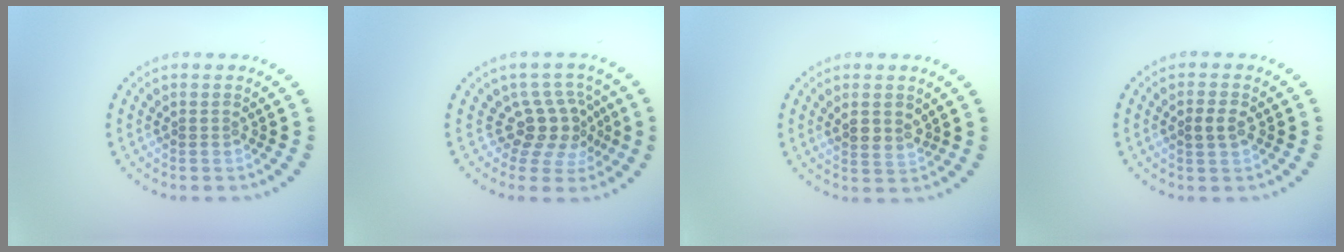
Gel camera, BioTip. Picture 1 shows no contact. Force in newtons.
{"total": 3.8, "press": 2.8, "slide": 2.6}
{"total": 2.1, "press": 1.9, "slide": 0.9}
{"total": 1.9, "press": 1.9, "slide": 0.3}